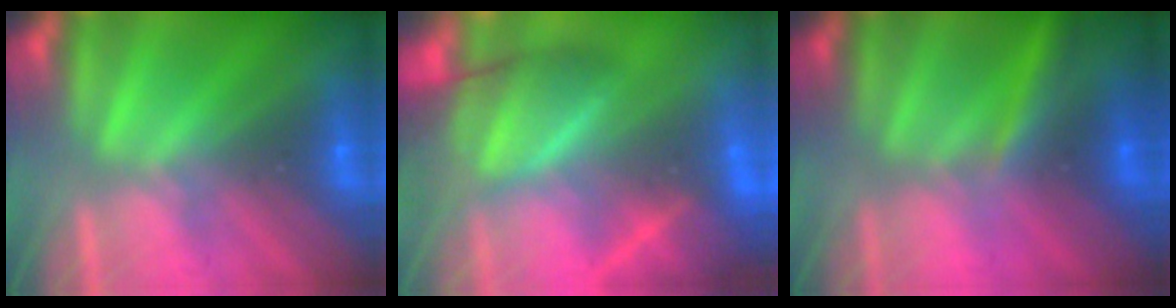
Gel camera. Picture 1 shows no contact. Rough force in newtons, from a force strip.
{"total": 7.7}
{"total": 2.9}